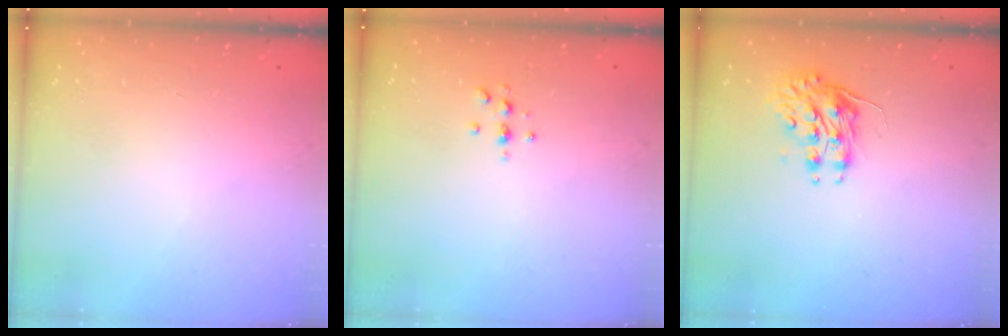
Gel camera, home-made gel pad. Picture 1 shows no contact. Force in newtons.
{"total": 3.8, "press": 3.7, "slide": 0.4}
{"total": 8.4, "press": 8.4, "slide": 0.3}